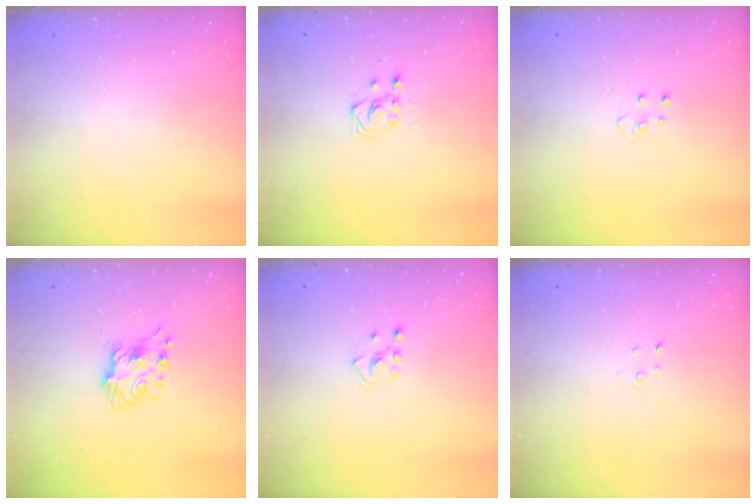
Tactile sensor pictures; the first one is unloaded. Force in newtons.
{"total": 3.0, "press": 2.8, "slide": 1.0}
{"total": 3.8, "press": 3.8, "slide": 0.3}
{"total": 7.1, "press": 7.1, "slide": 0.5}
{"total": 2.8, "press": 2.7, "slide": 0.7}
{"total": 2.0, "press": 2.0, "slide": 0.2}